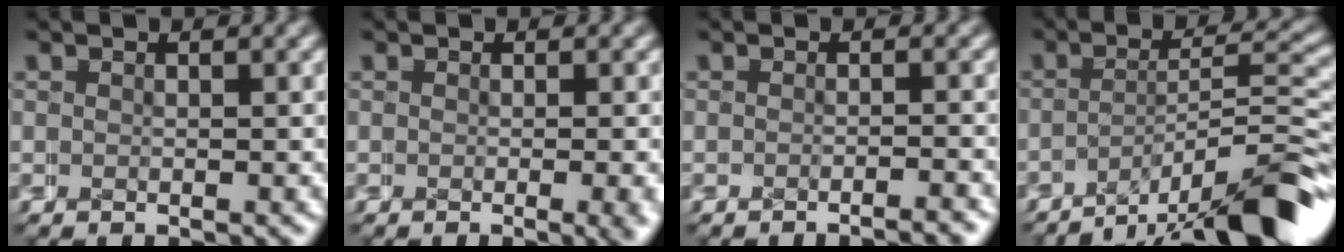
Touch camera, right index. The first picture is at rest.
{"total": 1.3, "force": [-0.4, -0.1, 1.2], "torque": [-0.013, -0.004, -0.005]}
{"total": 1.6, "force": [-1.6, -0.1, 0.0], "torque": [0.006, 0.007, -0.031]}
{"total": 8.0, "force": [-6.1, 1.5, 4.9], "torque": [-0.045, 0.008, -0.090]}